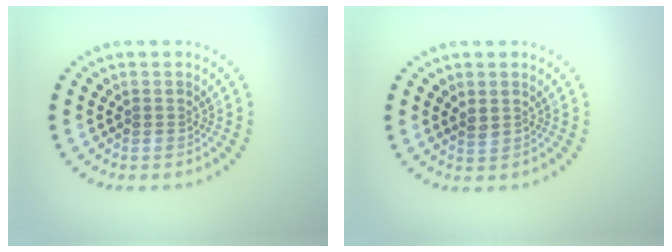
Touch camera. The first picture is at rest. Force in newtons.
{"total": 0.8, "press": 0.7, "slide": 0.4}